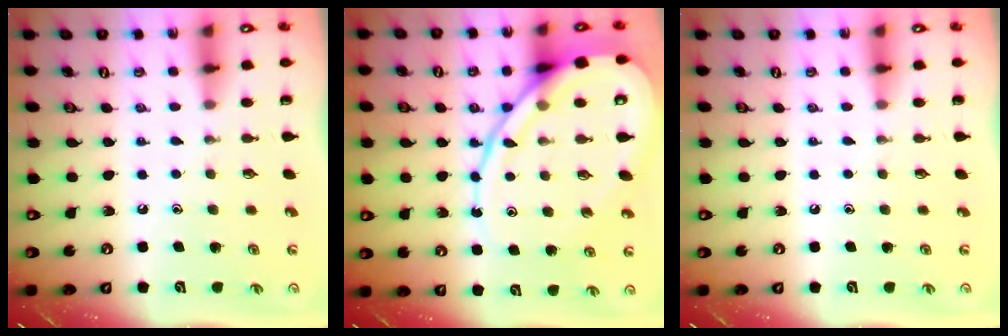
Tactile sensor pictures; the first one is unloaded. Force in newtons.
{"total": 15.1, "press": 15.0, "slide": 1.1}
{"total": 0.0}